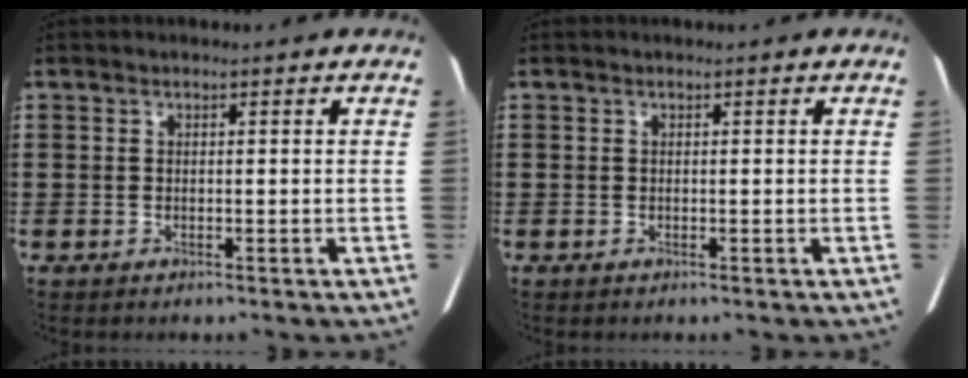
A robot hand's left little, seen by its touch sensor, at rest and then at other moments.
{"total": 0.0}